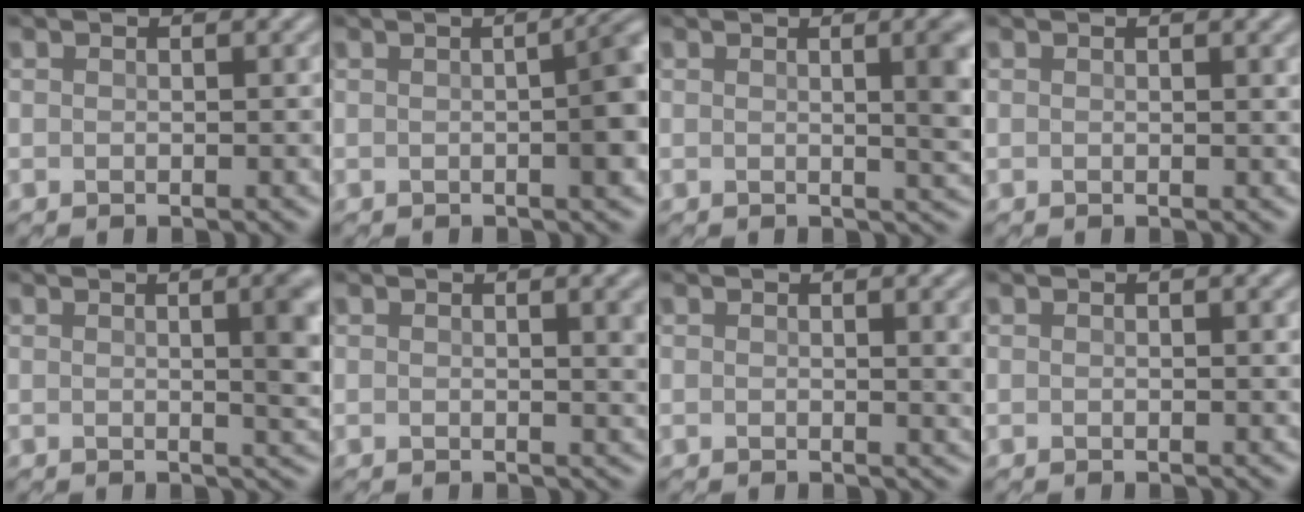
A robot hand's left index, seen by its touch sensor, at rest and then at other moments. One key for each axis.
{"total": 5.8, "fx": -0.5, "fy": 2.5, "fz": 5.2, "tx": -0.068, "ty": 0.003, "tz": -0.002}
{"total": 3.9, "fx": 0.5, "fy": 1.2, "fz": 3.7, "tx": -0.055, "ty": -0.001, "tz": 0.012}
{"total": 0.9, "fx": 0.5, "fy": 0.3, "fz": 0.8, "tx": -0.016, "ty": 0.001, "tz": 0.008}
{"total": 4.3, "fx": 0.5, "fy": 1.5, "fz": 4.0, "tx": -0.060, "ty": -0.002, "tz": 0.013}
{"total": 3.0, "fx": 0.6, "fy": 1.5, "fz": 2.5, "tx": -0.037, "ty": -0.003, "tz": 0.013}
{"total": 3.3, "fx": 0.5, "fy": 1.8, "fz": 2.7, "tx": -0.039, "ty": -0.008, "tz": 0.015}
{"total": 0.0}